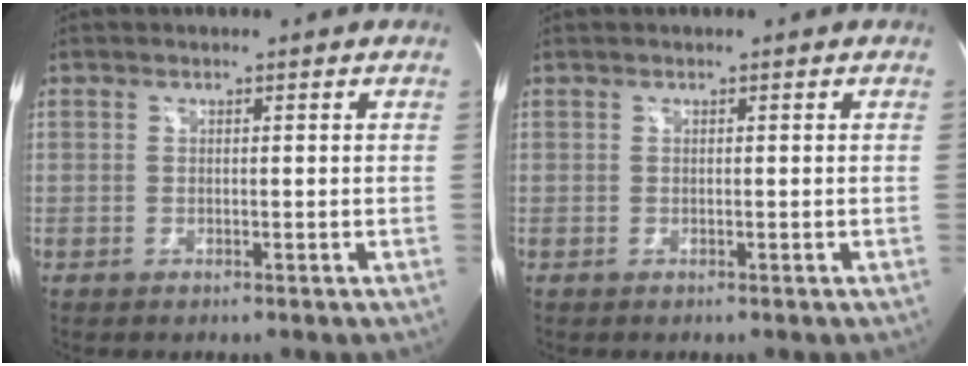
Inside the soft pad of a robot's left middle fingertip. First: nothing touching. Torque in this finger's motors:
{"motor_torque": [0.03, -0.04, 0.07, 0.01]}